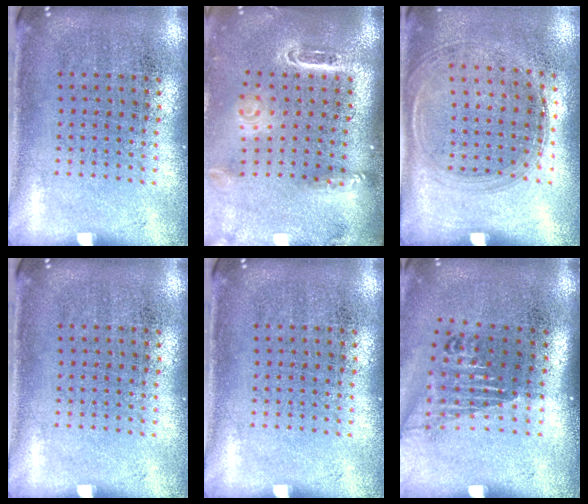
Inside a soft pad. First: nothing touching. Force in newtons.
{"total": 2.8, "press": 2.0, "slide": 1.9}
{"total": 1.3, "press": 1.2, "slide": 0.5}
{"total": 0.0}
{"total": 0.0}
{"total": 1.7, "press": 1.3, "slide": 1.1}